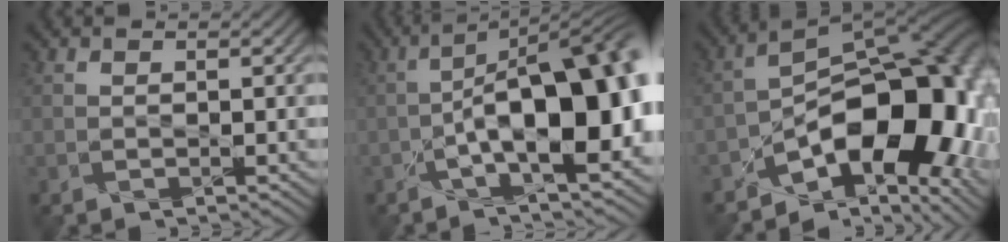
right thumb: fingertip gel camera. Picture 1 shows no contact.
{"total": 15.9, "force": [-2.9, 6.2, 14.4], "torque": [-0.206, -0.006, -0.039]}
{"total": 15.4, "force": [-6.6, 8.3, 11.2], "torque": [-0.127, -0.011, -0.117]}